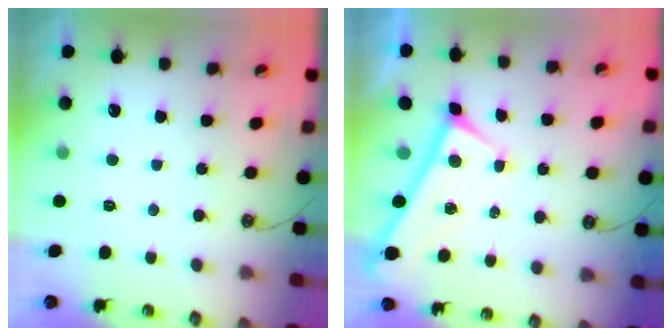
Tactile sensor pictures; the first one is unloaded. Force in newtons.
{"total": 0.0}